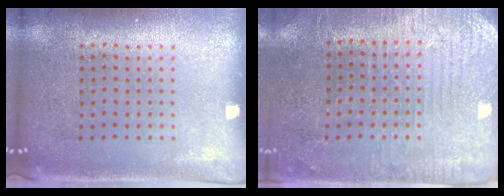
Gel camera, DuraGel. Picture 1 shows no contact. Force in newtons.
{"total": 2.9, "press": 2.7, "slide": 0.9}